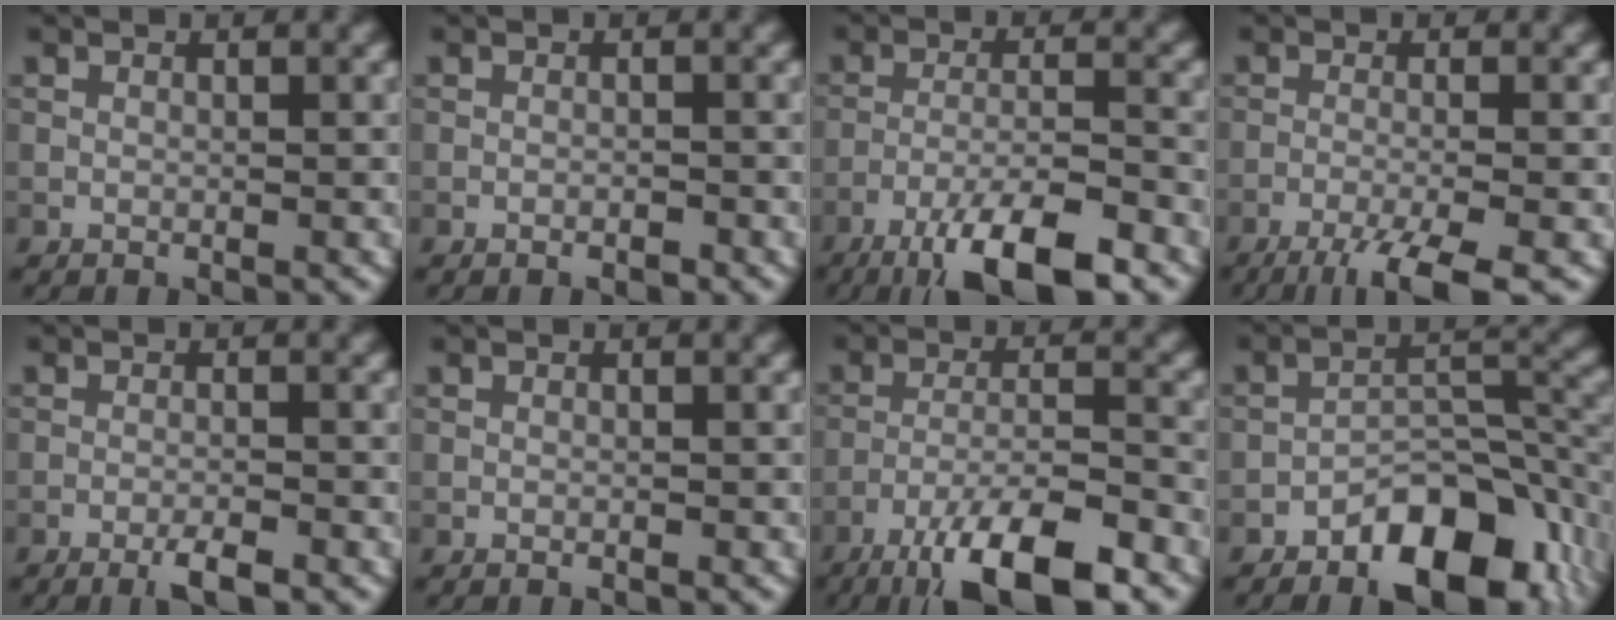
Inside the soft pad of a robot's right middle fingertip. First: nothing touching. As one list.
[{"total": 0.8, "force": [-0.5, 0.3, 0.6], "torque": [-0.007, 0.000, -0.008]}, {"total": 8.5, "force": [-5.7, 1.8, 6.0], "torque": [-0.100, 0.003, -0.101]}, {"total": 6.0, "force": [-3.9, 1.1, 4.5], "torque": [-0.063, -0.003, -0.074]}, {"total": 2.4, "force": [-1.6, 0.3, 1.8], "torque": [-0.032, 0.000, -0.032]}, {"total": 0.0}, {"total": 9.9, "force": [-6.6, 2.3, 7.0], "torque": [-0.119, 0.001, -0.119]}, {"total": 9.7, "force": [-5.3, 4.7, 6.5], "torque": [-0.082, 0.003, -0.084]}]